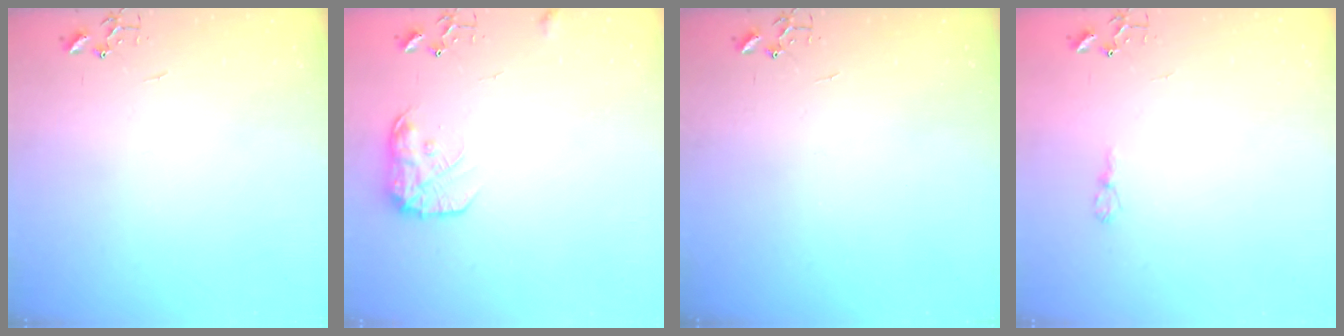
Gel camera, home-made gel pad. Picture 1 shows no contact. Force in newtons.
{"total": 12.0, "press": 12.0, "slide": 0.6}
{"total": 0.0}
{"total": 5.2, "press": 5.1, "slide": 0.5}